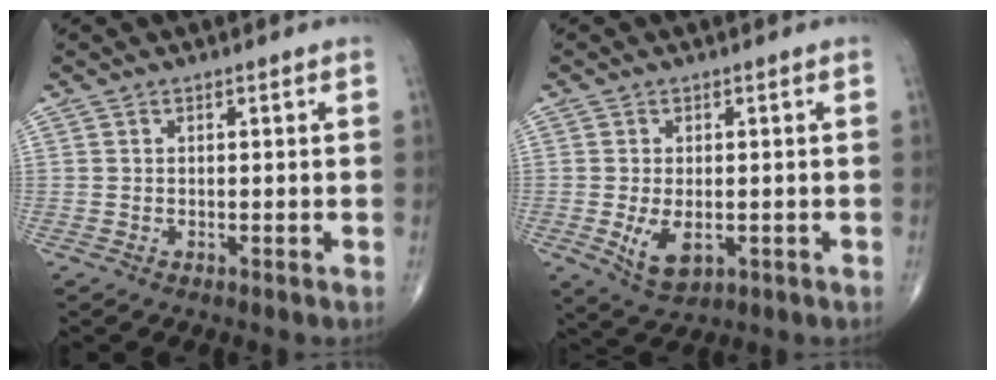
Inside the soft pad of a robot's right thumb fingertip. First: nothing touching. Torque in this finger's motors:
{"motor_torque": [0.05, 0.17, 0.34, 0.23, 0.17]}